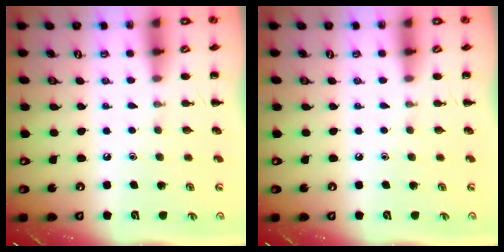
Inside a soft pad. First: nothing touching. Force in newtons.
{"total": 0.0}